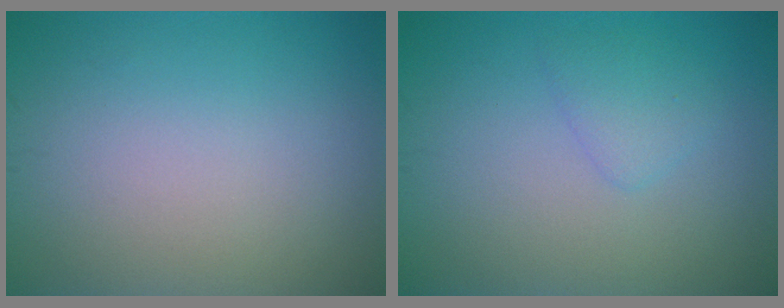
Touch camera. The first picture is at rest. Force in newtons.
{"total": 1.6, "press": 1.6, "slide": 0.1}